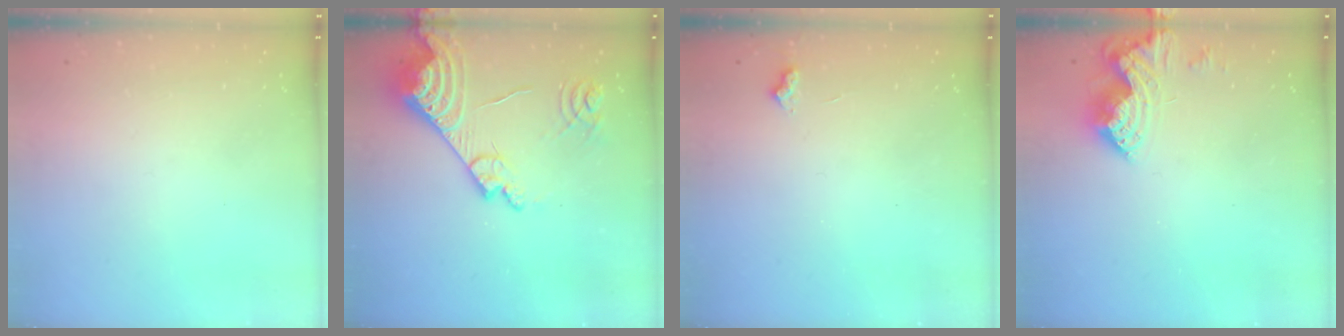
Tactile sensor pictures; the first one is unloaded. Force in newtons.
{"total": 16.2, "press": 16.2, "slide": 1.4}
{"total": 3.2, "press": 3.2, "slide": 0.6}
{"total": 12.7, "press": 12.7, "slide": 0.9}